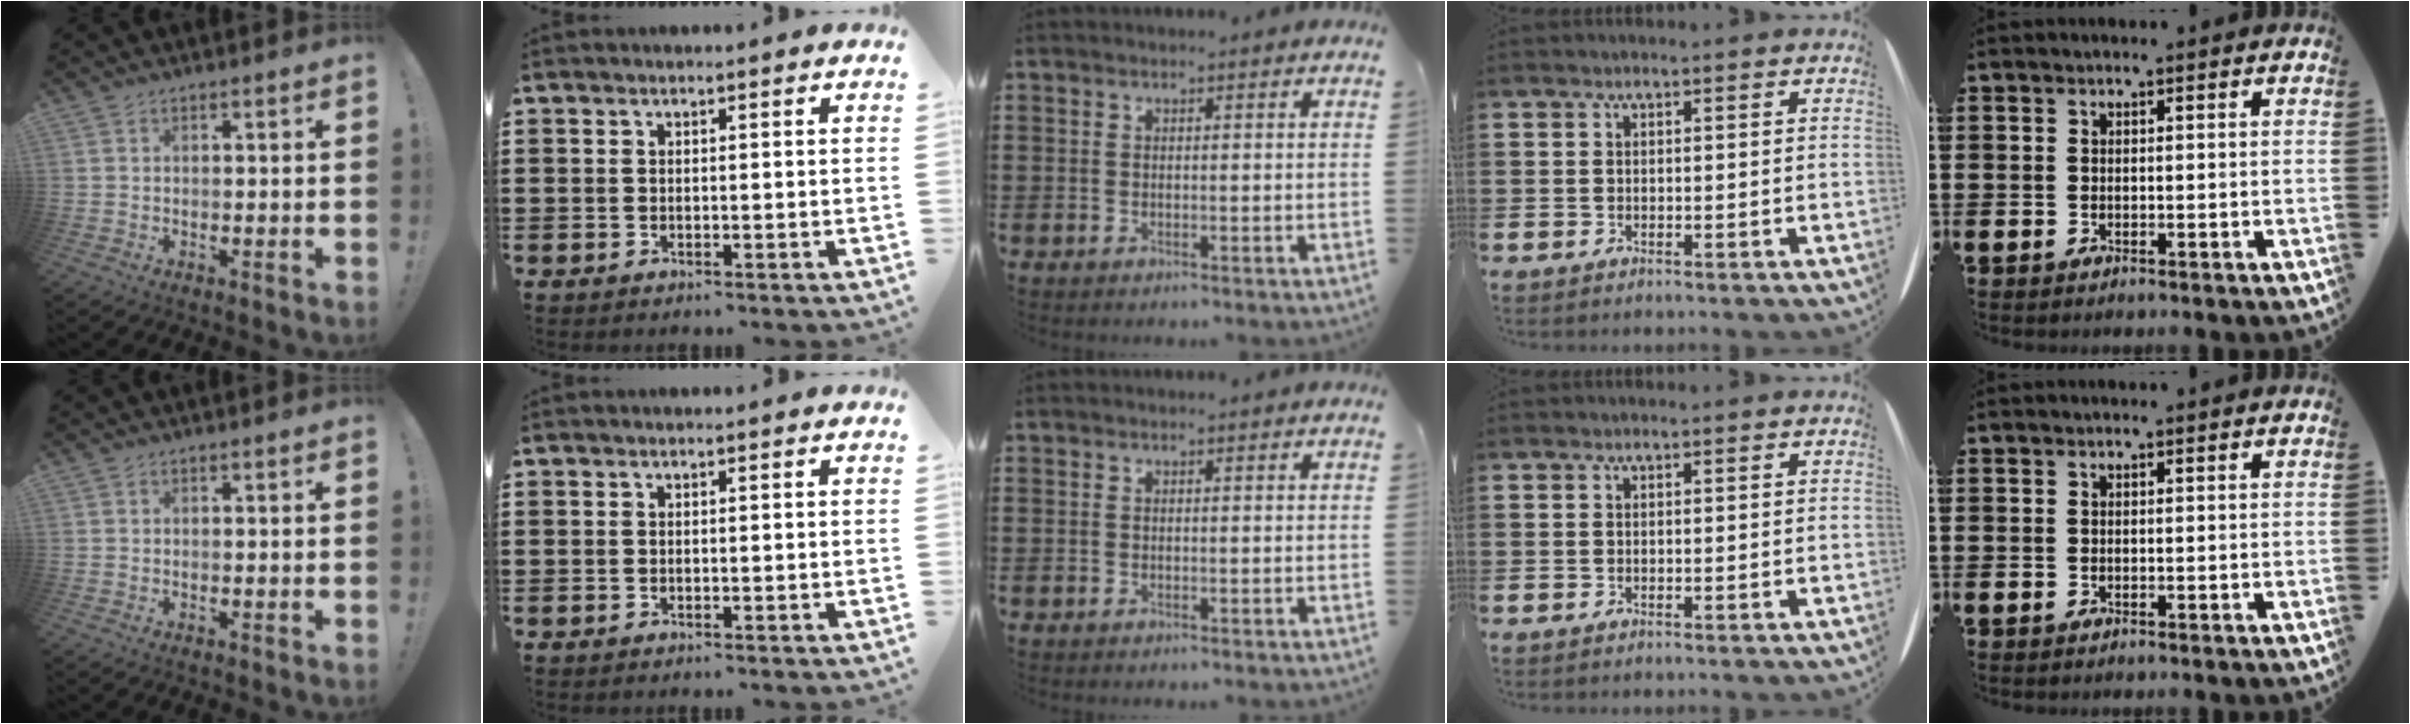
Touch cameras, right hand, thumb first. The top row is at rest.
{}